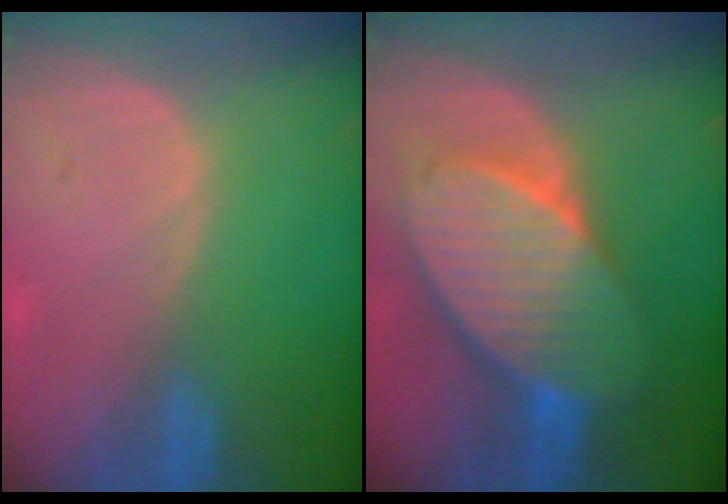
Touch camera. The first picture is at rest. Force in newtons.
{"total": 10.6, "press": 10.6, "slide": 0.7}